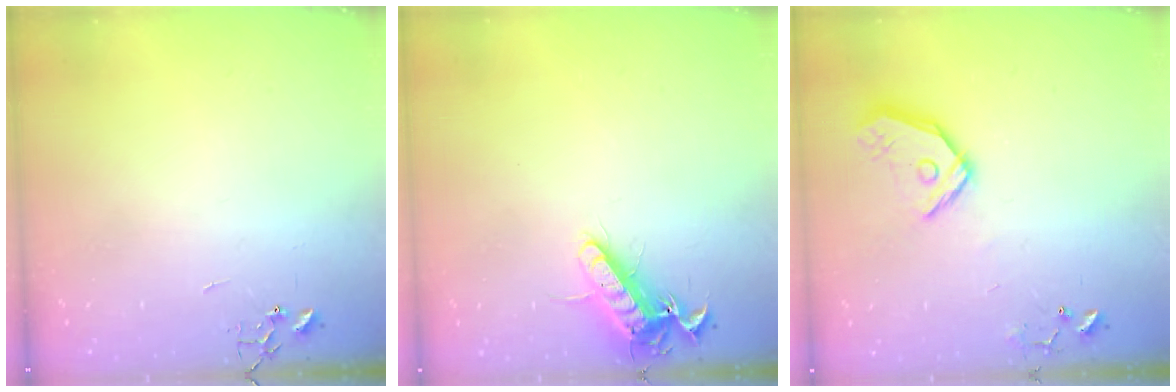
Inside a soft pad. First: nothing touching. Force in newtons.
{"total": 12.2, "press": 12.1, "slide": 1.1}
{"total": 13.9, "press": 13.7, "slide": 2.3}